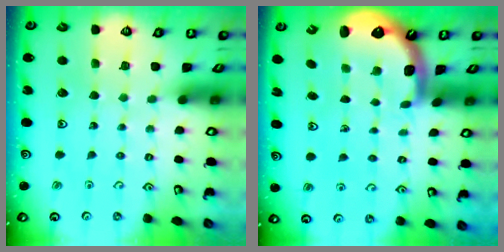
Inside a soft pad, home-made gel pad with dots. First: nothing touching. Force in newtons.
{"total": 1.5, "press": 1.4, "slide": 0.6}